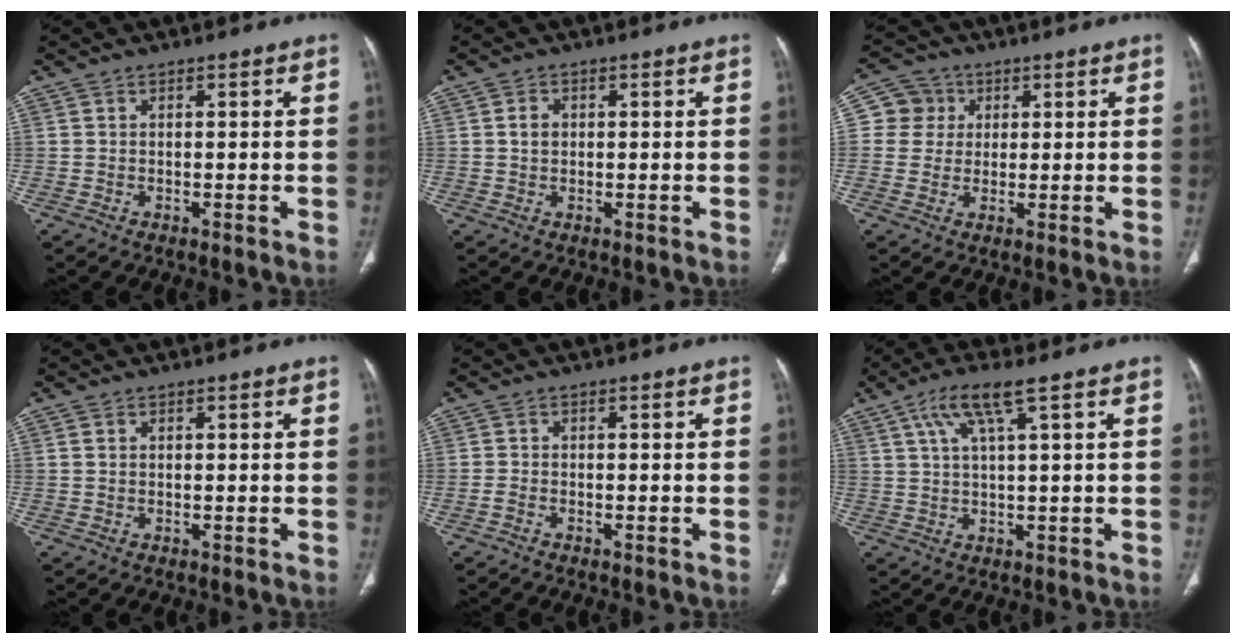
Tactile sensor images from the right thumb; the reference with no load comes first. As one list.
[{"total": 2.3, "force": [0.3, 1.8, 1.4], "torque": [-0.016, 0.003, 0.006]}, {"total": 5.9, "force": [1.4, 5.7, 0.7], "torque": [0.019, 0.004, 0.021]}, {"total": 0.7, "force": [0.2, 0.5, 0.5], "torque": [-0.011, 0.001, 0.007]}, {"total": 1.1, "force": [-0.9, 0.5, 0.4], "torque": [-0.016, 0.006, -0.017]}, {"total": 6.4, "force": [3.0, 0.6, 5.7], "torque": [-0.126, 0.003, 0.063]}]